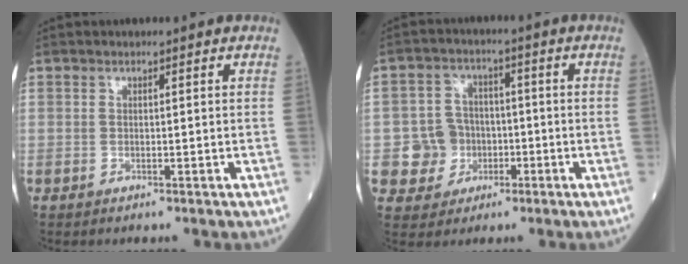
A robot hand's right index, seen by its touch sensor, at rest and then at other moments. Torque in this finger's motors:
{"motor_torque": [0.08, 0.03, 0.04, 0.02]}